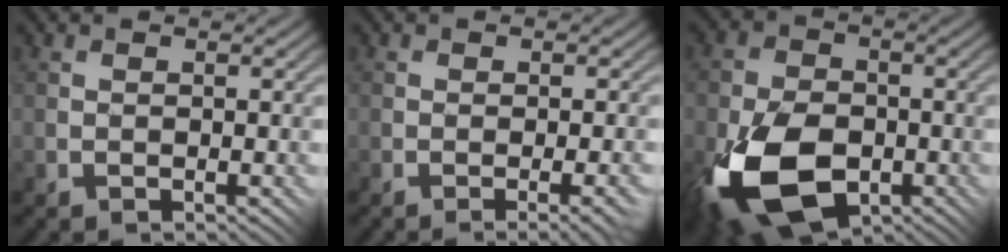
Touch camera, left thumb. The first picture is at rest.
{"total": 2.5, "force": [-1.8, 0.5, 1.7], "torque": [-0.016, 0.008, -0.021]}
{"total": 14.1, "force": [-5.3, 8.6, 9.8], "torque": [-0.228, -0.044, -0.092]}